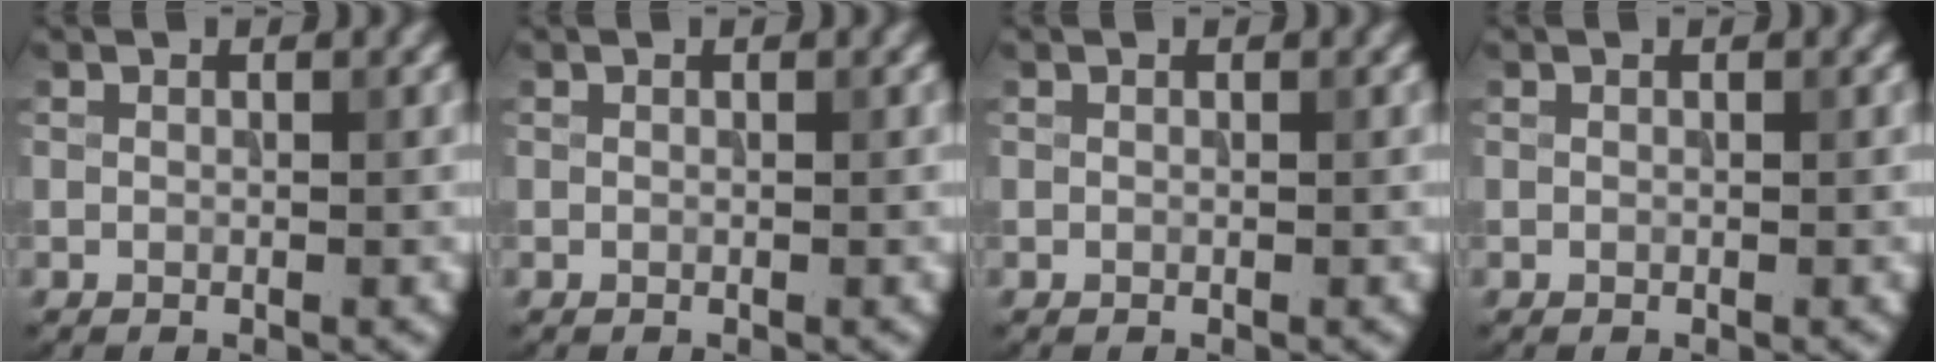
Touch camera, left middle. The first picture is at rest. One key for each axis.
{"total": 0.0}
{"total": 0.0}
{"total": 0.0}